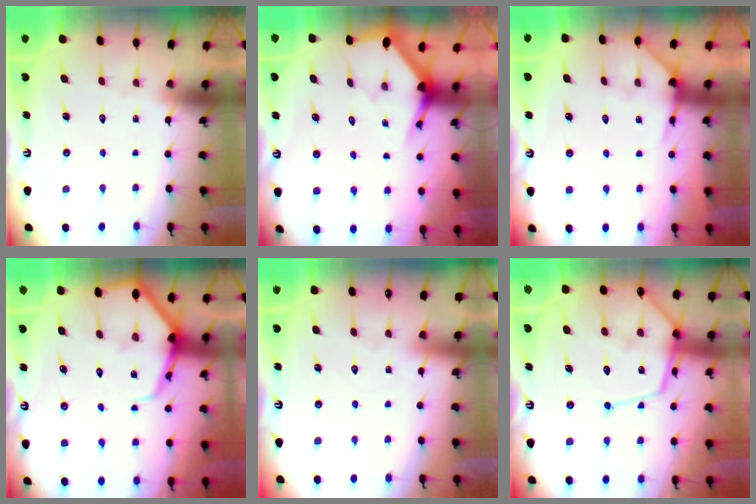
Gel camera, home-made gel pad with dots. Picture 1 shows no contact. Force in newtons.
{"total": 3.4, "press": 3.4, "slide": 0.1}
{"total": 7.1, "press": 7.0, "slide": 0.5}
{"total": 8.5, "press": 8.4, "slide": 0.9}
{"total": 2.7, "press": 2.7, "slide": 0.3}
{"total": 14.0, "press": 13.9, "slide": 1.3}